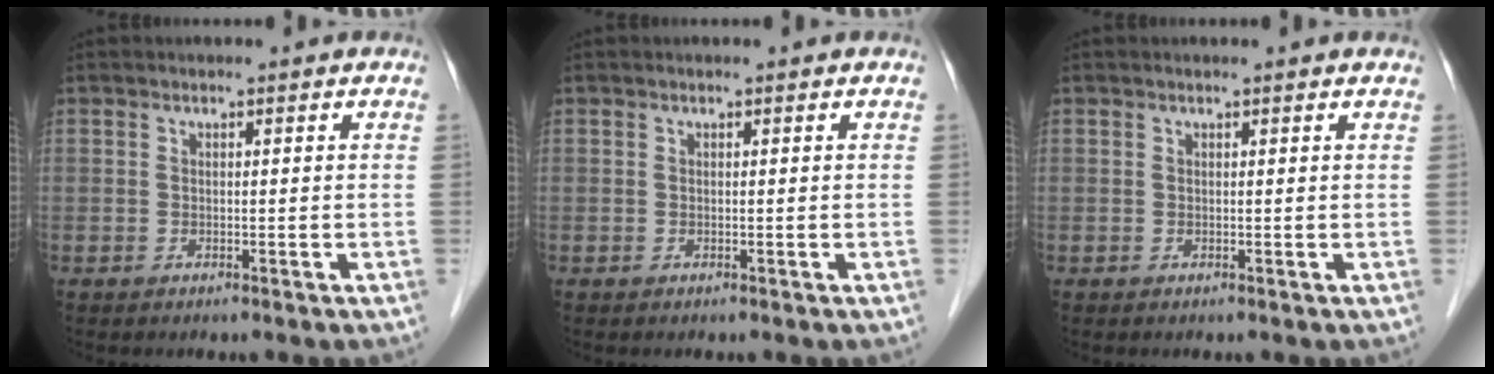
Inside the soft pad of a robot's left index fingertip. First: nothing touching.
{"total": 0.0}
{"total": 1.4, "force": [1.3, 0.4, 0.2], "torque": [-0.002, 0.006, 0.013]}